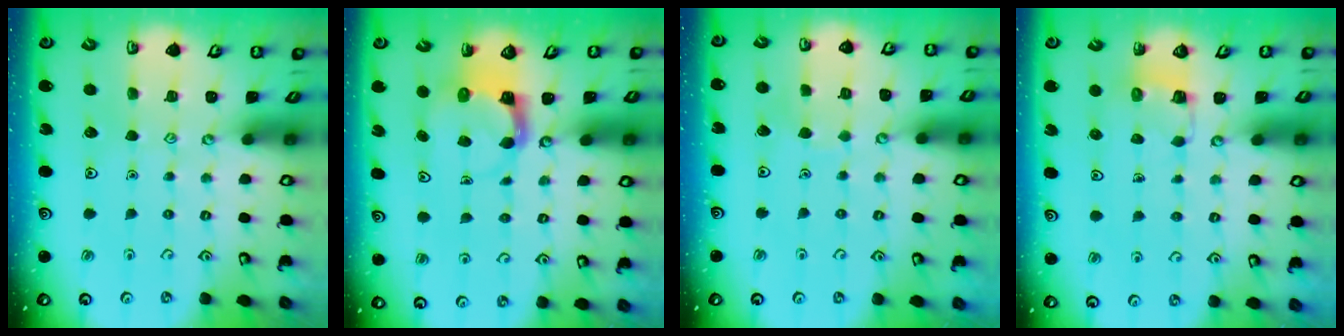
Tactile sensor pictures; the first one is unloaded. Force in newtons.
{"total": 3.9, "press": 3.9, "slide": 0.4}
{"total": 3.2, "press": 3.2, "slide": 0.4}
{"total": 3.1, "press": 3.1, "slide": 0.2}